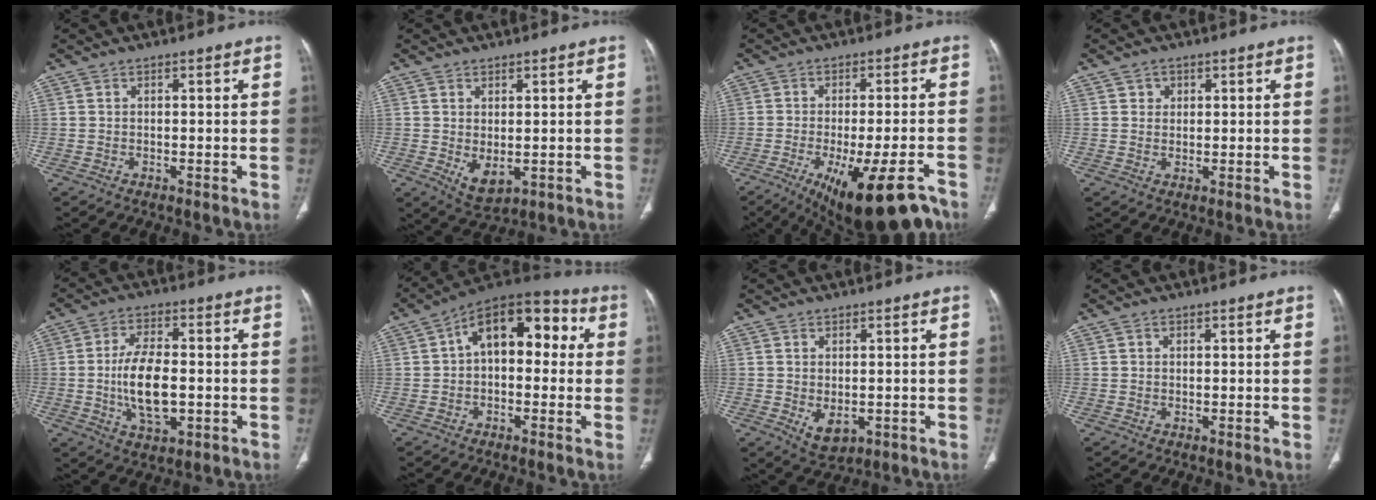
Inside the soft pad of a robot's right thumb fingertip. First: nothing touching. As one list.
[{"total": 4.9, "force": [-0.6, 2.6, 4.1], "torque": [-0.064, -0.010, 0.009]}, {"total": 17.5, "force": [-11.9, 4.8, 11.9], "torque": [-0.141, 0.030, -0.169]}, {"total": 2.1, "force": [0.9, 1.8, 0.5], "torque": [0.005, -0.004, 0.013]}, {"total": 11.1, "force": [-1.3, 5.5, 9.5], "torque": [-0.169, 0.004, -0.021]}, {"total": 14.5, "force": [2.2, 8.7, 11.5], "torque": [-0.132, 0.047, 0.020]}, {"total": 4.6, "force": [-0.8, 2.8, 3.5], "torque": [-0.052, -0.006, 0.004]}, {"total": 0.6, "force": [0.3, 0.5, 0.2], "torque": [0.002, 0.000, 0.006]}]